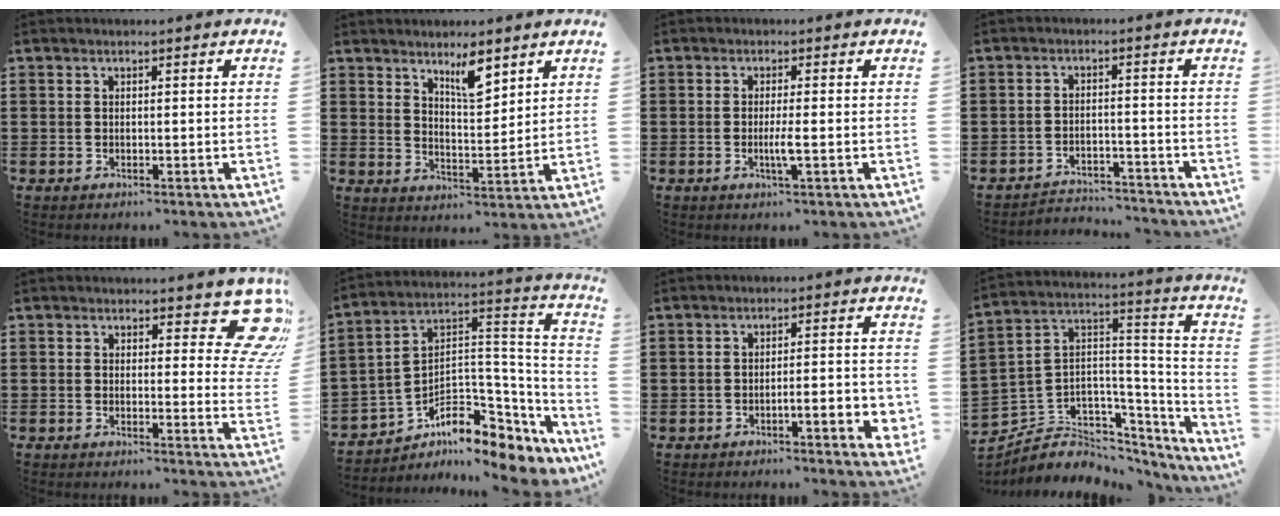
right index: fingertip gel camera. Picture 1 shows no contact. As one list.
[{"total": 5.7, "force": [4.3, 1.5, 3.4], "torque": [-0.061, -0.011, 0.072]}, {"total": 2.6, "force": [-0.6, -0.1, 2.5], "torque": [-0.043, -0.005, -0.013]}, {"total": 3.3, "force": [-3.2, 0.5, 0.1], "torque": [-0.009, 0.002, -0.069]}, {"total": 7.4, "force": [5.0, 2.8, 4.7], "torque": [-0.050, -0.025, 0.082]}, {"total": 7.9, "force": [-4.2, 5.1, 4.4], "torque": [-0.090, -0.014, -0.073]}, {"total": 4.9, "force": [-1.9, 0.9, 4.4], "torque": [-0.063, -0.008, -0.031]}, {"total": 4.9, "force": [-1.5, 4.6, 0.5], "torque": [-0.034, -0.024, -0.025]}]